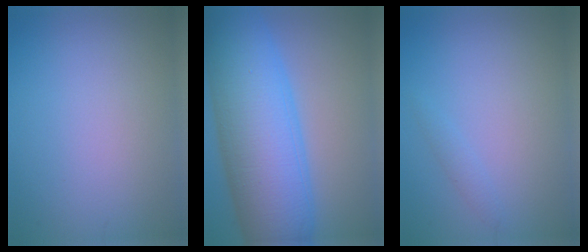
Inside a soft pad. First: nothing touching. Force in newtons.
{"total": 13.8, "press": 13.8, "slide": 0.3}
{"total": 0.8, "press": 0.8, "slide": 0.1}